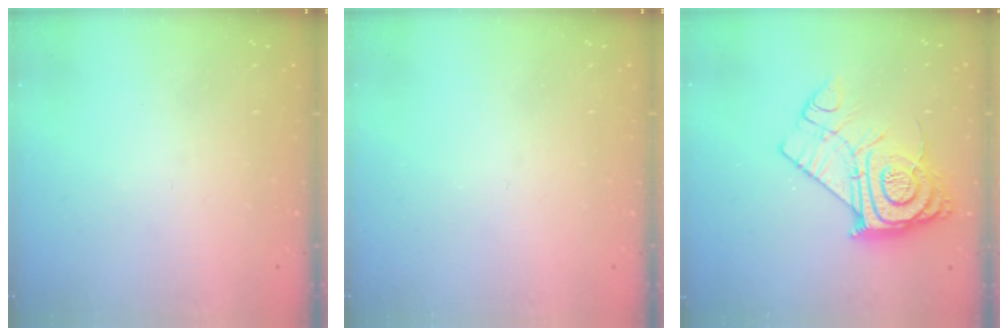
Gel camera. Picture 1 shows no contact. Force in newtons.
{"total": 0.0}
{"total": 14.6, "press": 14.5, "slide": 1.4}